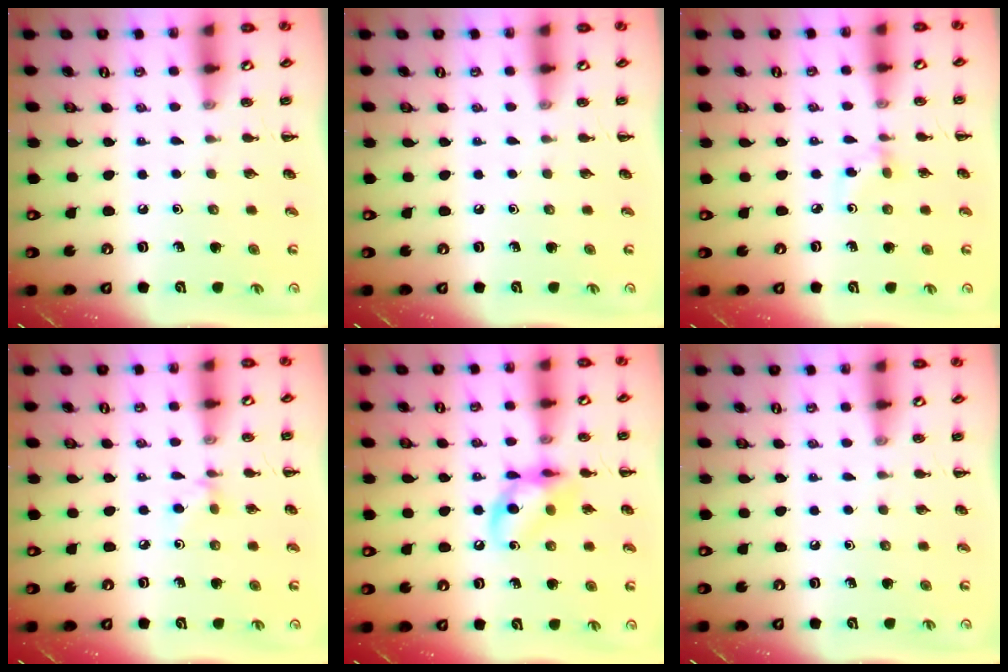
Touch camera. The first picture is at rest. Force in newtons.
{"total": 0.0}
{"total": 2.6, "press": 2.5, "slide": 0.8}
{"total": 3.4, "press": 3.2, "slide": 1.2}
{"total": 12.2, "press": 12.0, "slide": 2.0}
{"total": 0.0}